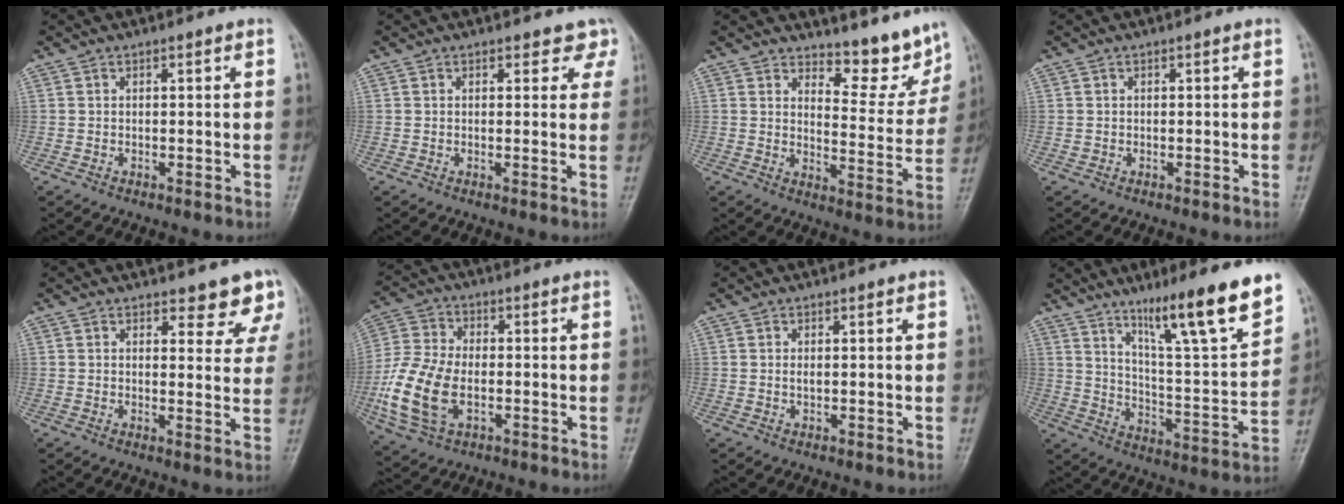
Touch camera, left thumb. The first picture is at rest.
{"total": 3.8, "force": [2.8, 2.5, 0.7], "torque": [0.030, -0.013, 0.017]}
{"total": 9.0, "force": [8.4, 2.6, 1.9], "torque": [0.004, -0.086, 0.113]}
{"total": 0.7, "force": [0.0, 0.7, 0.2], "torque": [0.000, 0.002, 0.001]}
{"total": 6.1, "force": [5.2, 2.6, 2.0], "torque": [0.014, -0.033, 0.046]}
{"total": 13.8, "force": [-3.0, 8.5, 10.4], "torque": [-0.221, 0.007, -0.059]}
{"total": 0.9, "force": [0.2, 0.4, 0.7], "torque": [-0.012, 0.000, 0.004]}
{"total": 17.9, "force": [12.2, 1.8, 12.9], "torque": [-0.180, -0.073, 0.200]}